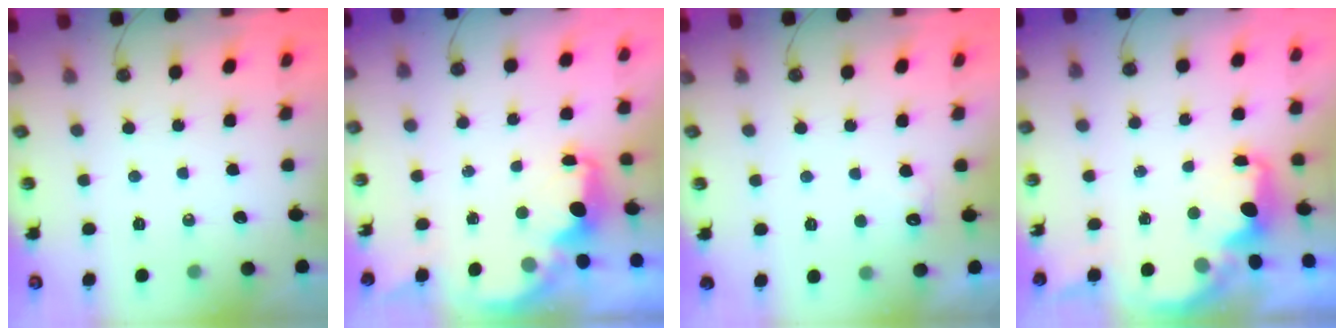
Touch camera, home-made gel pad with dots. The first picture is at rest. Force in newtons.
{"total": 2.2, "press": 2.1, "slide": 0.7}
{"total": 4.7, "press": 4.5, "slide": 1.1}
{"total": 2.0, "press": 1.9, "slide": 0.8}